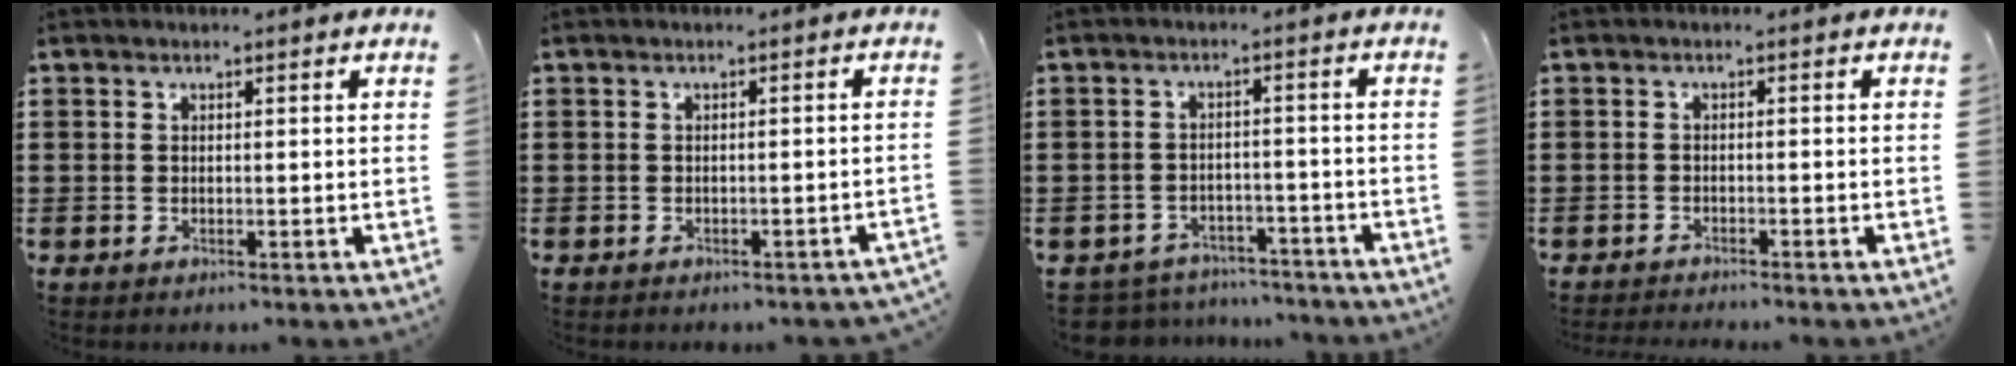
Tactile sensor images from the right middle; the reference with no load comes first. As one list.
[{"total": 0.9, "force": [-0.8, 0.2, 0.2], "torque": [-0.007, 0.000, -0.018]}, {"total": 3.8, "force": [-3.8, 0.6, -0.2], "torque": [-0.011, 0.001, -0.084]}, {"total": 1.1, "force": [-1.1, -0.1, 0.1], "torque": [-0.005, -0.001, -0.021]}]